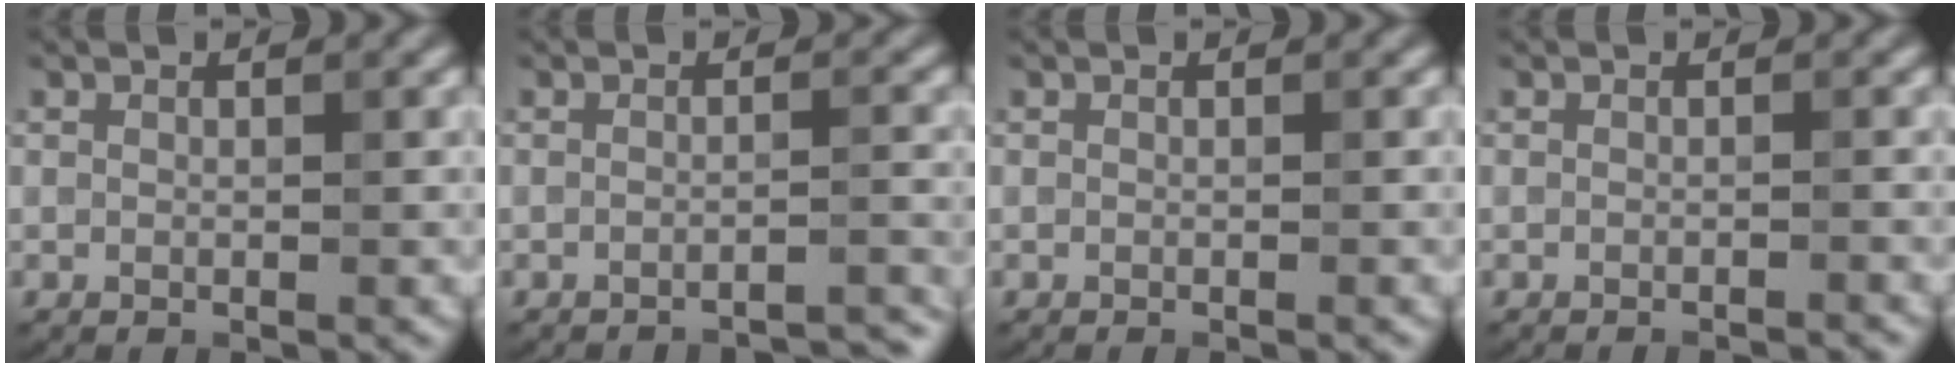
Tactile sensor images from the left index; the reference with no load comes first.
{"total": 4.0, "force": [-3.6, 0.5, 1.5], "torque": [-0.010, 0.017, -0.050]}
{"total": 0.5, "force": [-0.3, 0.1, 0.4], "torque": [-0.002, -0.003, -0.006]}
{"total": 1.5, "force": [-1.3, 0.3, 0.8], "torque": [0.000, -0.004, -0.023]}